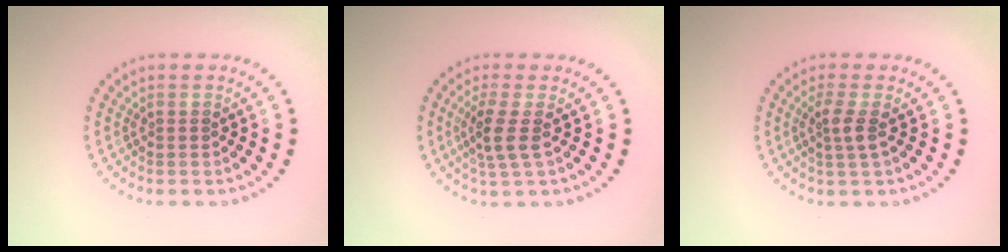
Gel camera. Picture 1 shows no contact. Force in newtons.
{"total": 2.6, "press": 2.1, "slide": 1.6}
{"total": 1.9, "press": 1.4, "slide": 1.3}